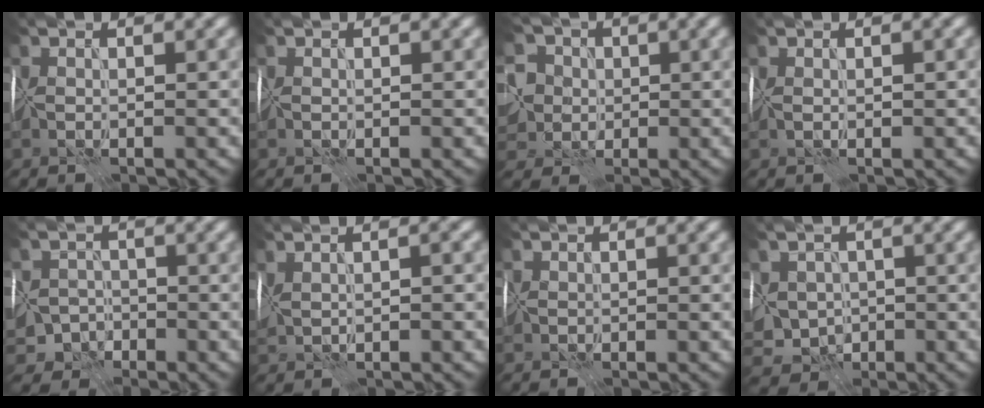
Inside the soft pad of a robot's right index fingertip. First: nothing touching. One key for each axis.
{"total": 0.0}
{"total": 6.5, "fx": 0.4, "fy": 5.7, "fz": 3.1, "tx": -0.057, "ty": 0.013, "tz": -0.011}
{"total": 1.0, "fx": 0.2, "fy": 0.4, "fz": 0.9, "tx": -0.012, "ty": 0.002, "tz": 0.008}
{"total": 4.5, "fx": -2.4, "fy": 3.7, "fz": 0.9, "tx": 0.011, "ty": 0.002, "tz": -0.047}
{"total": 3.6, "fx": 1.0, "fy": 1.5, "fz": 3.1, "tx": -0.047, "ty": 0.019, "tz": 0.012}
{"total": 0.5, "fx": 0.3, "fy": 0.4, "fz": 0.0, "tx": 0.003, "ty": 0.005, "tz": 0.005}
{"total": 5.6, "fx": -0.3, "fy": 4.7, "fz": 3.1, "tx": -0.060, "ty": -0.001, "tz": -0.001}